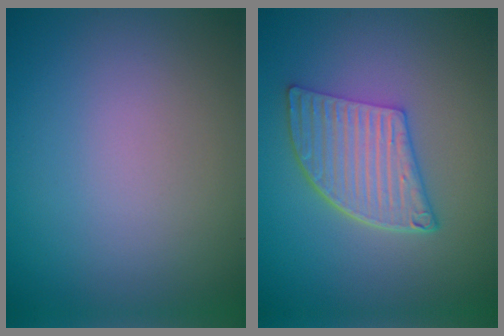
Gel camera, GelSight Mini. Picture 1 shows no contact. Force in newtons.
{"total": 5.7, "press": 4.2, "slide": 3.8}